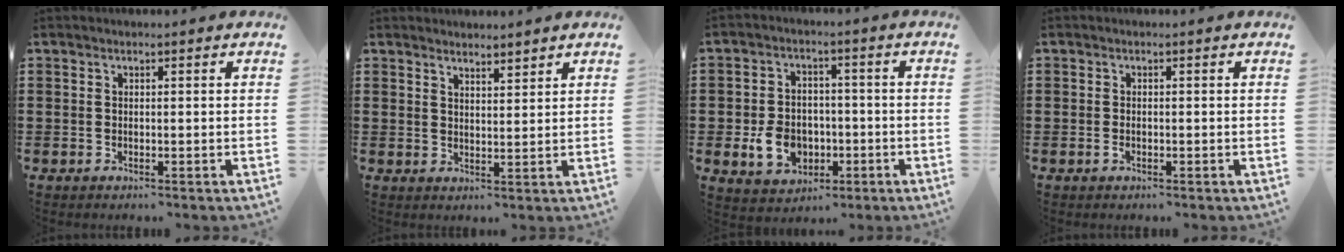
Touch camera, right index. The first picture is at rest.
{"total": 2.3, "force": [2.3, 0.2, 0.0], "torque": [-0.005, 0.002, 0.046]}
{"total": 7.6, "force": [-2.1, 5.8, 4.4], "torque": [-0.108, 0.008, -0.038]}
{"total": 0.9, "force": [-0.4, 0.4, 0.7], "torque": [-0.015, -0.005, -0.006]}